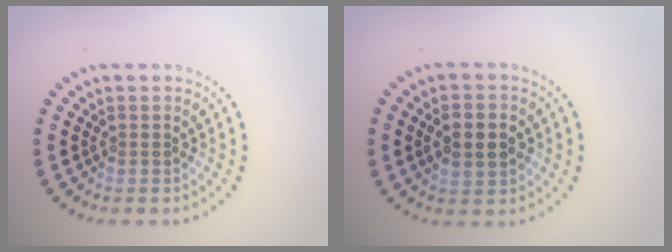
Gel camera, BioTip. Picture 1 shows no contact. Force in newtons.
{"total": 4.1, "press": 4.1, "slide": 0.1}